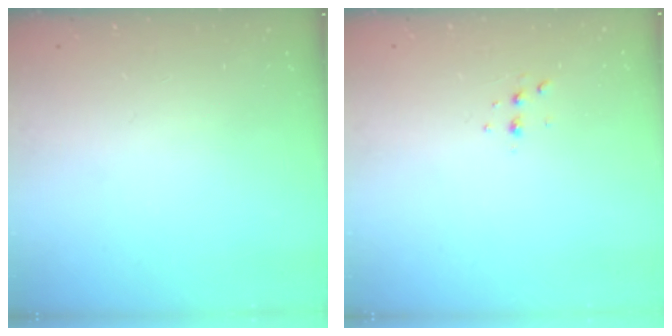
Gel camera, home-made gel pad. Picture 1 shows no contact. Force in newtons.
{"total": 3.1, "press": 3.1, "slide": 0.6}